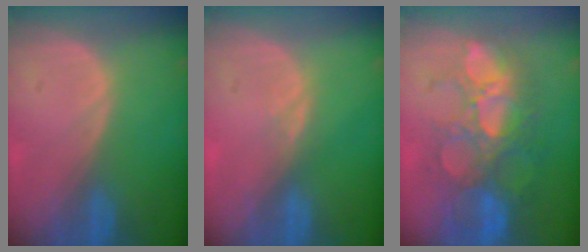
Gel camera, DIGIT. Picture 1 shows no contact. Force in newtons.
{"total": 0.9, "press": 0.9, "slide": 0.4}
{"total": 10.8, "press": 9.9, "slide": 4.4}